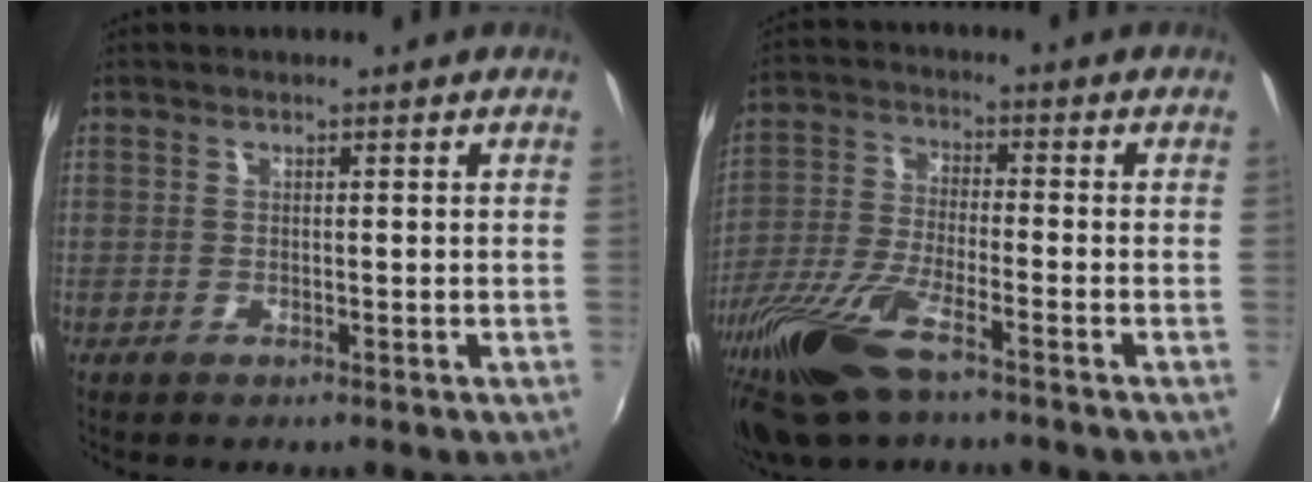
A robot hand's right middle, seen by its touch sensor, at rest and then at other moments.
{"total": 17.1, "force": [-11.4, 4.8, 11.8], "torque": [-0.259, -0.044, -0.225]}